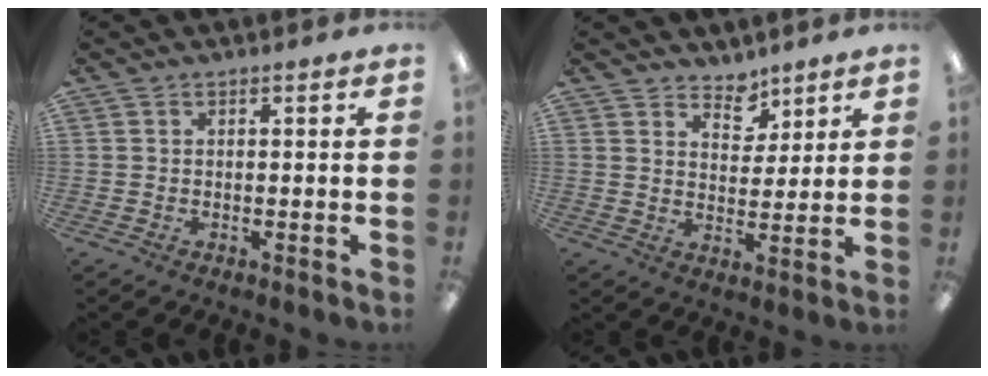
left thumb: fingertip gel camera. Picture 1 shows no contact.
{"total": 5.7, "force": [4.8, 3.0, 0.7], "torque": [-0.001, -0.032, 0.084]}